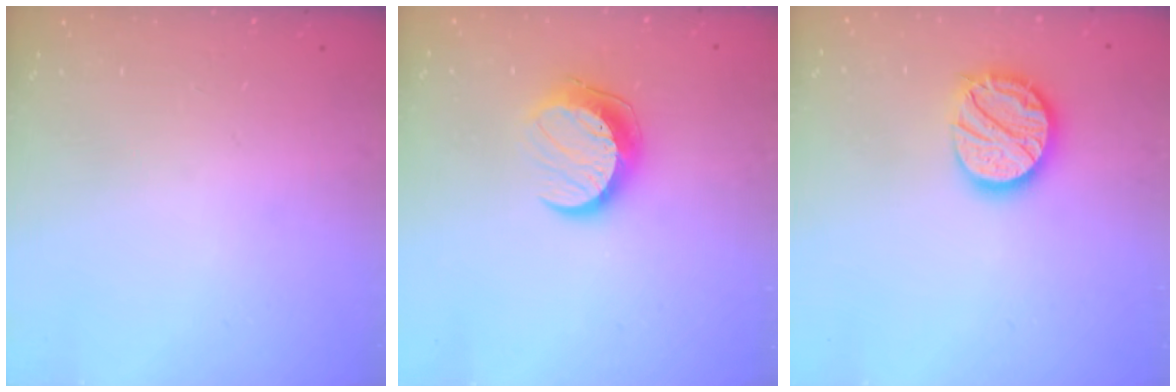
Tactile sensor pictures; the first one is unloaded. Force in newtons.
{"total": 10.2, "press": 10.2, "slide": 0.2}
{"total": 15.0, "press": 15.0, "slide": 1.2}